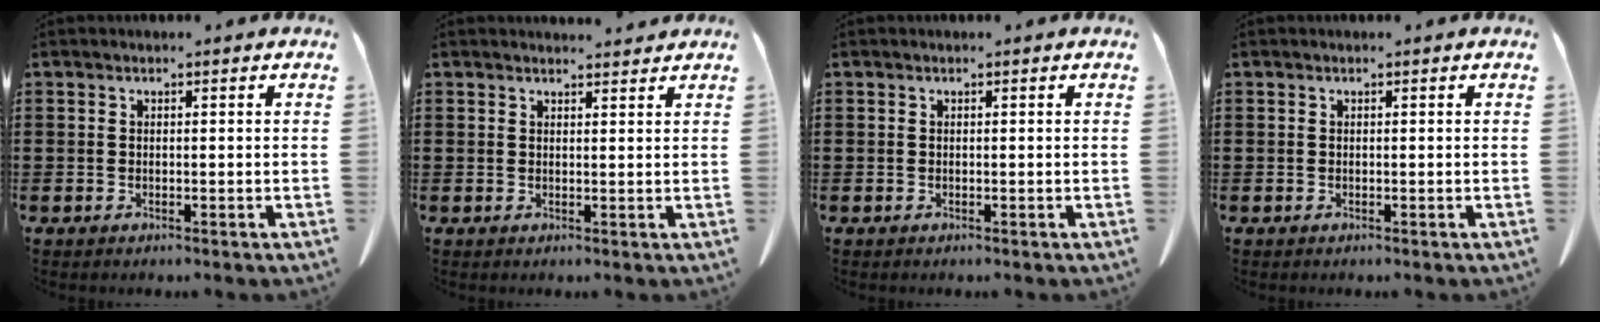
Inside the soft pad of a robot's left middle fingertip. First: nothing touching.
{"total": 1.8, "force": [1.7, 0.3, 0.3], "torque": [-0.010, 0.001, 0.033]}
{"total": 0.0}
{"total": 0.0}